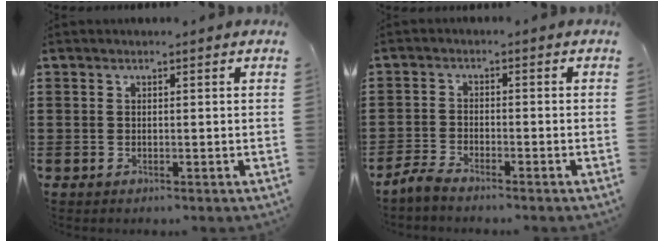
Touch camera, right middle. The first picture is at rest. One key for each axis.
{"total": 2.5, "fx": -2.3, "fy": 0.2, "fz": 0.9, "tx": -0.032, "ty": 0.001, "tz": -0.051}